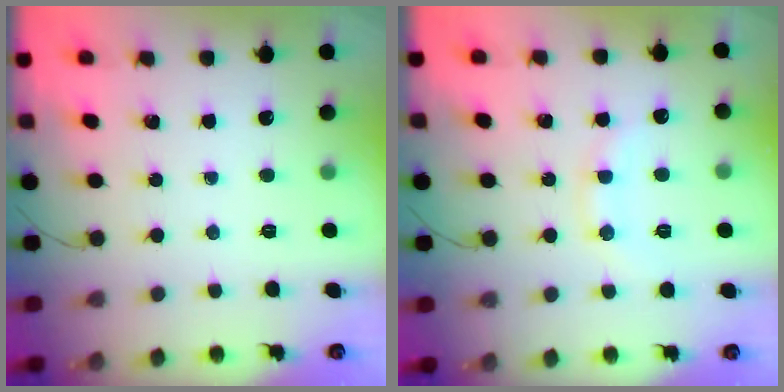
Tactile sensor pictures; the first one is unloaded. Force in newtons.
{"total": 10.5, "press": 10.4, "slide": 1.0}